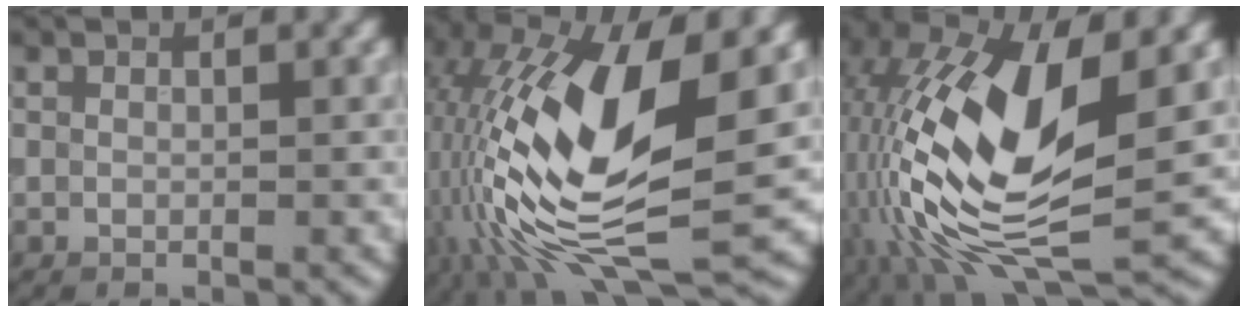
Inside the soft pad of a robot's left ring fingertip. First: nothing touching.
{"total": 16.1, "force": [-1.1, 6.4, 14.8], "torque": [-0.295, 0.004, -0.023]}
{"total": 14.9, "force": [-0.4, 6.7, 13.3], "torque": [-0.280, -0.005, -0.013]}